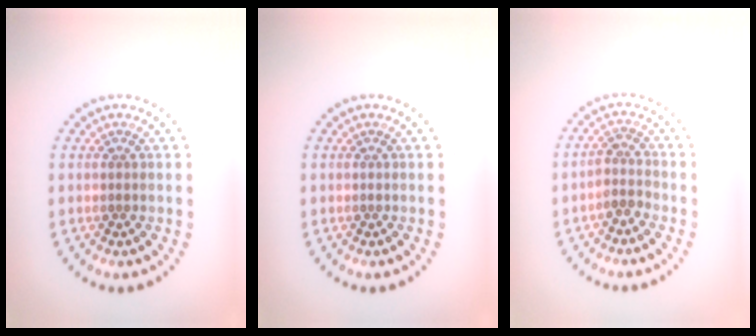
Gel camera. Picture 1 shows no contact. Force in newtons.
{"total": 0.0}
{"total": 2.0, "press": 1.6, "slide": 1.2}